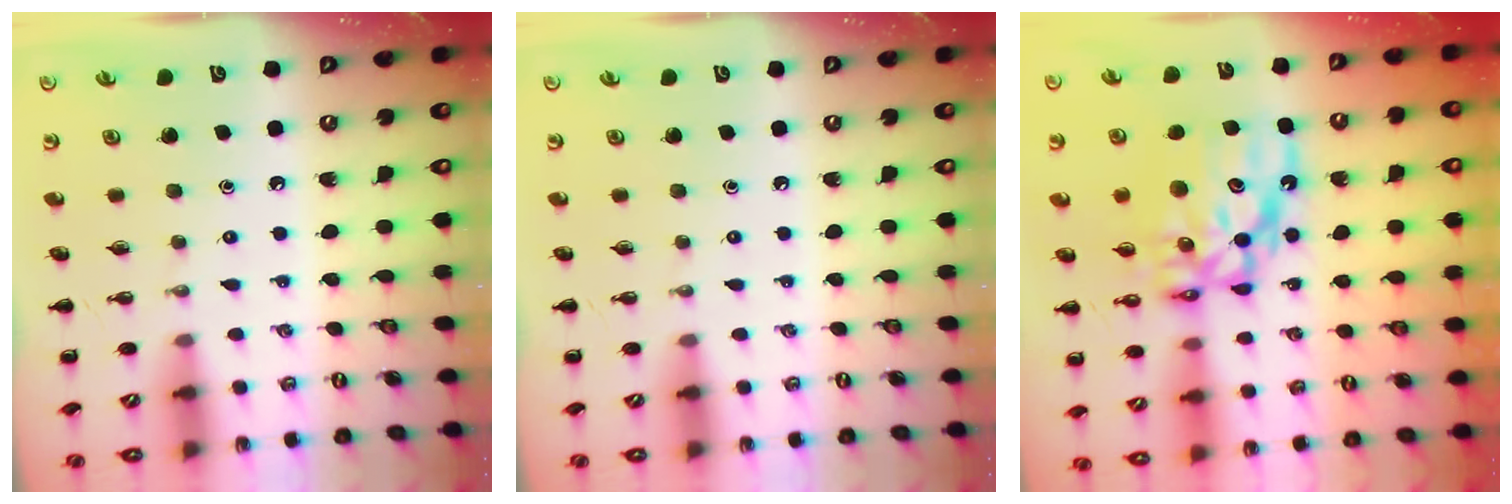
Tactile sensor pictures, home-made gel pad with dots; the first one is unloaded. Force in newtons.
{"total": 0.0}
{"total": 13.2, "press": 12.7, "slide": 3.6}